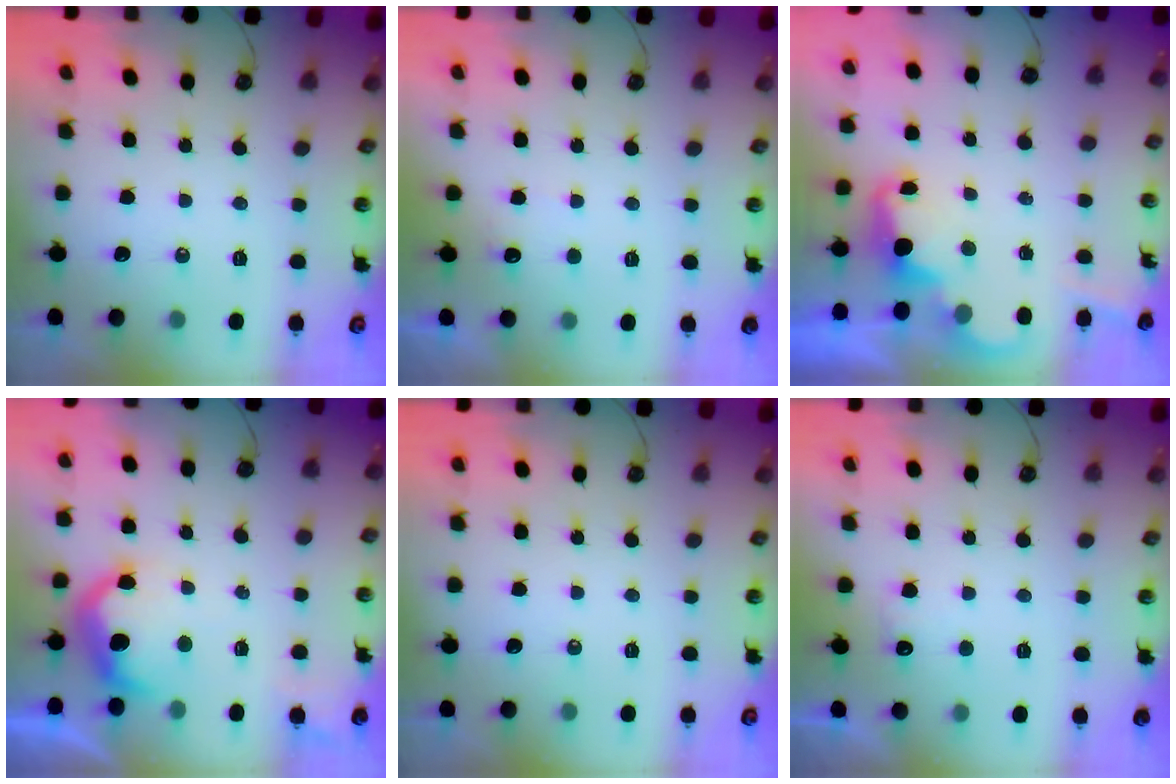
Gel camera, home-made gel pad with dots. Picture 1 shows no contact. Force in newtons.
{"total": 4.4, "press": 4.2, "slide": 1.2}
{"total": 2.4, "press": 2.3, "slide": 0.5}
{"total": 12.6, "press": 12.5, "slide": 0.9}
{"total": 0.0}
{"total": 3.7, "press": 3.5, "slide": 1.1}